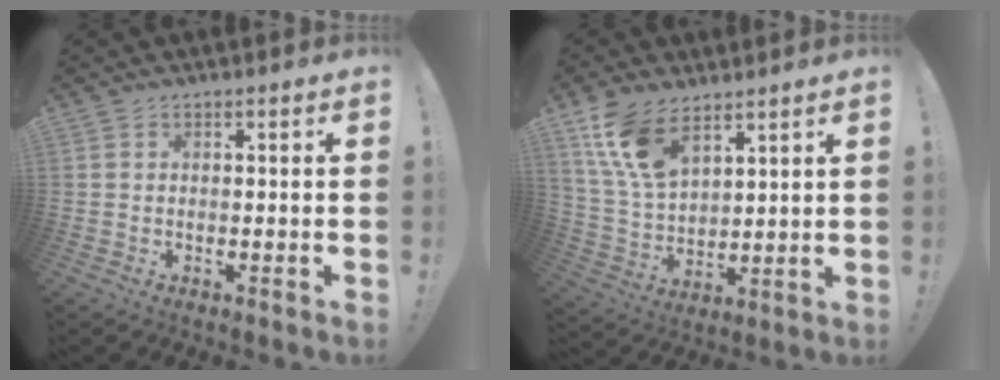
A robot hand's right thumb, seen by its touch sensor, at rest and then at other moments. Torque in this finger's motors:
{"motor_torque": [-0.12, 1.21, 0.96, 0.48, 0.30]}